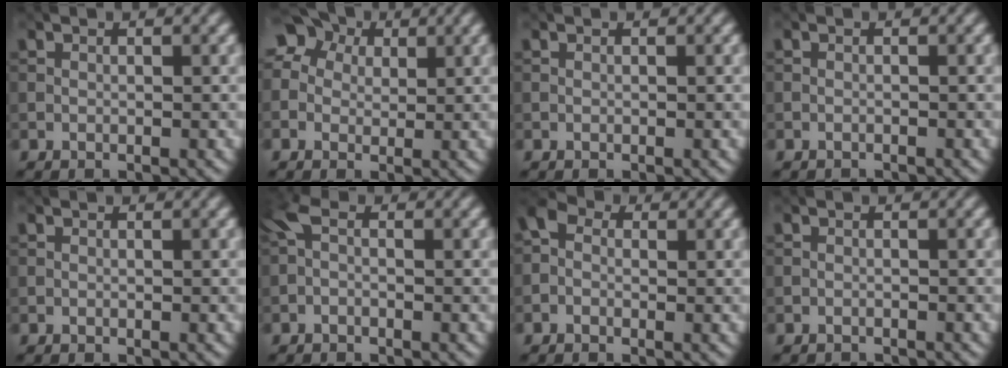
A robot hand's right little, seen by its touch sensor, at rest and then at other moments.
{"total": 7.7, "force": [3.3, 5.7, 3.8], "torque": [-0.075, 0.037, 0.030]}
{"total": 0.0}
{"total": 1.3, "force": [-1.2, -0.1, -0.2], "torque": [0.006, -0.006, -0.021]}
{"total": 0.0}
{"total": 1.8, "force": [-0.4, 0.8, 1.6], "torque": [-0.039, 0.003, -0.014]}
{"total": 2.0, "force": [0.0, 1.6, 1.2], "torque": [-0.027, 0.009, -0.017]}
{"total": 1.6, "force": [-1.6, -0.1, -0.1], "torque": [0.008, -0.005, -0.024]}